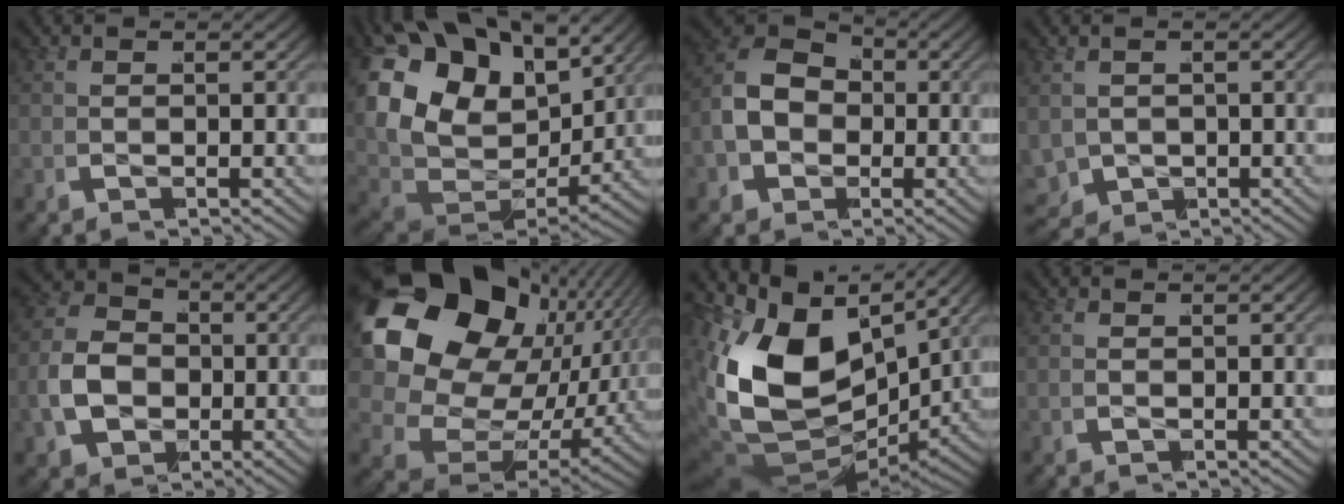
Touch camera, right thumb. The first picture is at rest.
{"total": 17.6, "force": [0.9, 14.1, 10.4], "torque": [-0.262, -0.036, 0.010]}
{"total": 11.4, "force": [0.8, 9.3, 6.6], "torque": [-0.160, 0.001, 0.004]}
{"total": 3.7, "force": [-0.9, 3.3, 1.4], "torque": [-0.052, -0.021, 0.004]}
{"total": 10.0, "force": [-0.3, 8.1, 5.9], "torque": [-0.128, -0.010, -0.006]}
{"total": 19.2, "force": [0.9, 13.8, 13.2], "torque": [-0.285, -0.030, 0.024]}
{"total": 15.3, "force": [-1.1, 9.7, 11.8], "torque": [-0.258, -0.043, 0.004]}
{"total": 0.0}